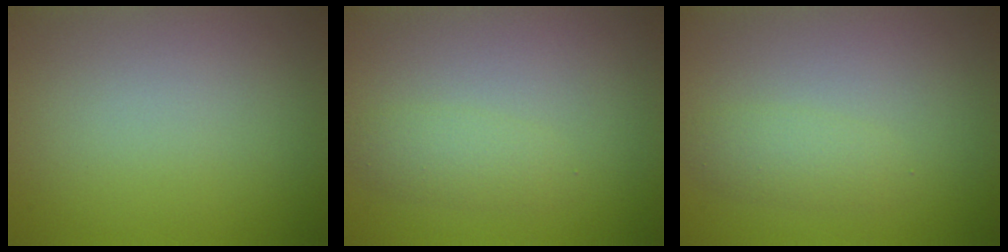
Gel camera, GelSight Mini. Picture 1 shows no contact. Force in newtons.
{"total": 1.8, "press": 1.8, "slide": 0.0}
{"total": 1.8, "press": 1.8, "slide": 0.0}